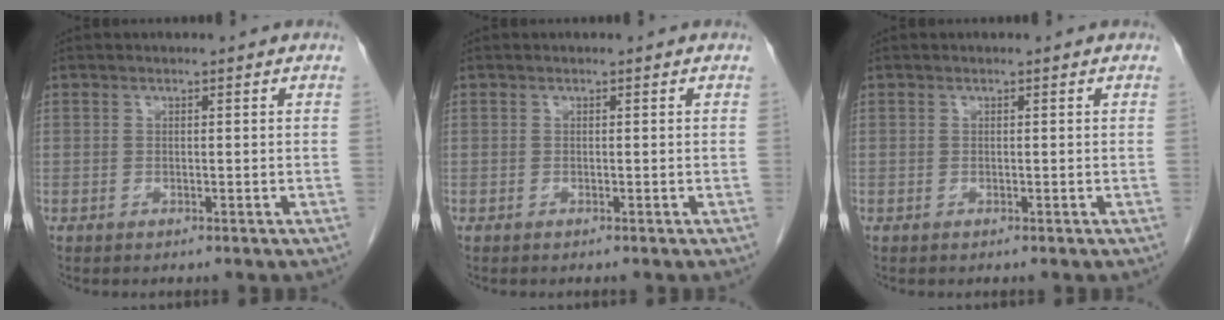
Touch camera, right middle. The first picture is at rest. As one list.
[{"total": 0.0}, {"total": 0.0}]